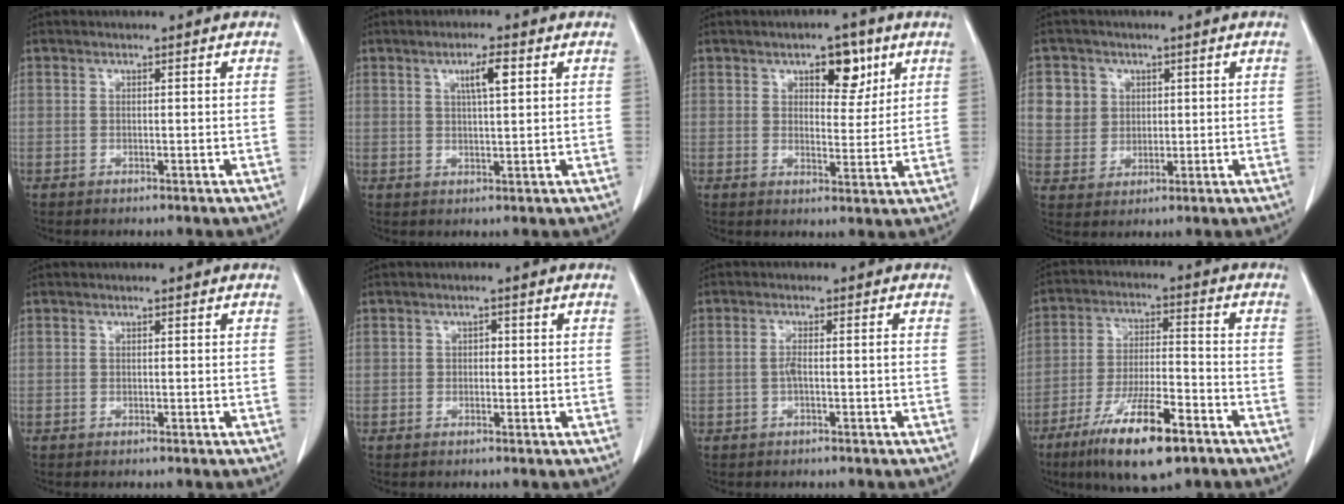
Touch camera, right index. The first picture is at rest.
{"total": 3.9, "force": [1.6, 0.4, 3.5], "torque": [-0.059, 0.001, 0.026]}
{"total": 6.2, "force": [3.3, 2.9, 4.4], "torque": [-0.055, 0.003, 0.048]}
{"total": 5.8, "force": [1.8, 5.4, 0.9], "torque": [-0.014, 0.013, 0.043]}
{"total": 0.0}
{"total": 0.9, "force": [0.0, 0.7, 0.6], "torque": [-0.003, 0.004, -0.004]}
{"total": 2.1, "force": [-0.5, 0.1, 2.0], "torque": [-0.038, 0.002, -0.009]}
{"total": 13.8, "force": [-8.2, 2.8, 10.7], "torque": [-0.197, -0.020, -0.139]}